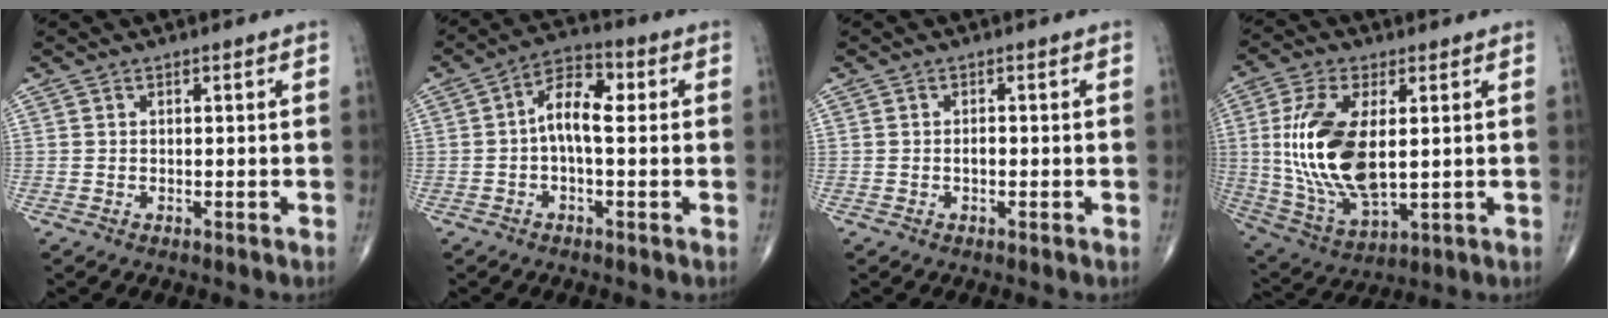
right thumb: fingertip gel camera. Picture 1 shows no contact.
{"total": 7.8, "force": [0.3, 3.7, 6.9], "torque": [-0.107, 0.028, -0.005]}
{"total": 1.0, "force": [-0.4, 0.5, 0.8], "torque": [-0.010, 0.001, -0.008]}
{"total": 17.4, "force": [1.6, 8.3, 15.2], "torque": [-0.314, -0.016, 0.041]}